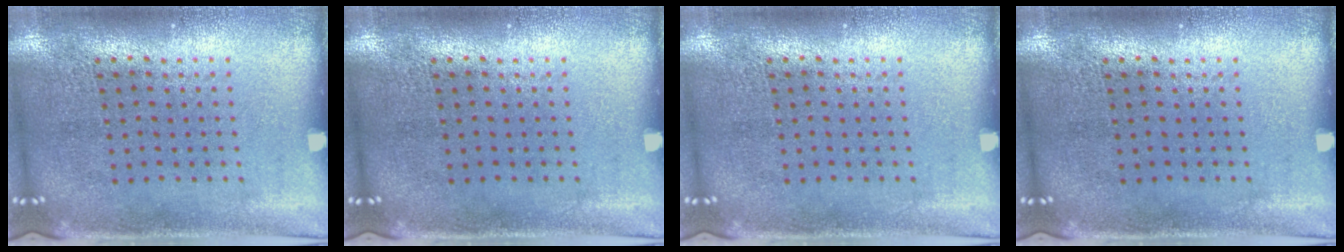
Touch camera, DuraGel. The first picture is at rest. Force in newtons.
{"total": 0.0}
{"total": 0.0}
{"total": 0.0}